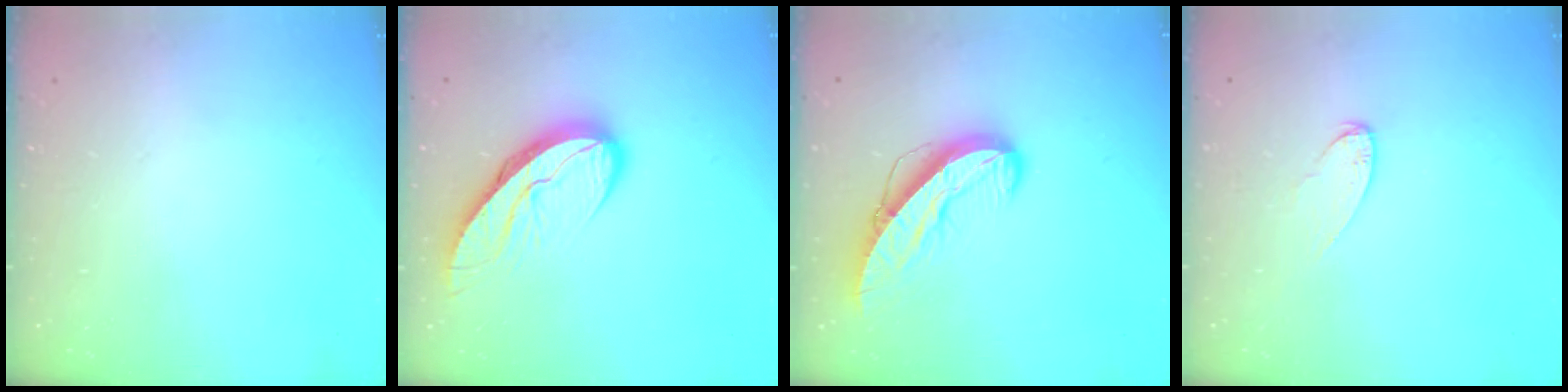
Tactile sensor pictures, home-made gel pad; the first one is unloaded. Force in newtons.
{"total": 9.8, "press": 9.8, "slide": 1.0}
{"total": 9.1, "press": 9.1, "slide": 0.8}
{"total": 6.6, "press": 6.5, "slide": 0.4}